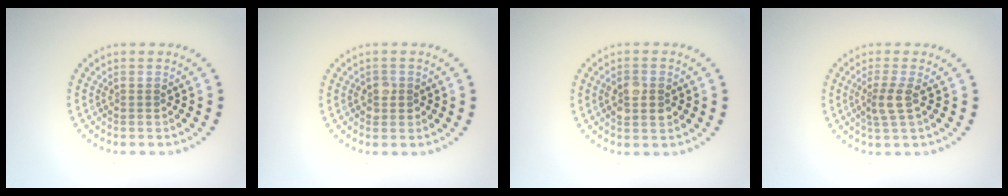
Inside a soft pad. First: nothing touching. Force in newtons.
{"total": 1.4, "press": 1.3, "slide": 0.4}
{"total": 2.7, "press": 2.7, "slide": 0.1}
{"total": 2.1, "press": 1.6, "slide": 1.4}